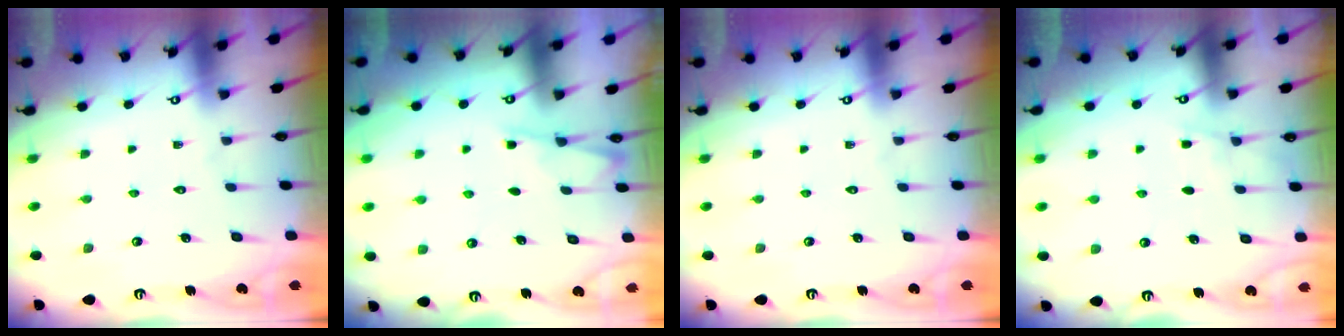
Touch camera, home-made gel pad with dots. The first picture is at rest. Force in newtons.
{"total": 3.2, "press": 3.1, "slide": 0.5}
{"total": 0.0}
{"total": 4.4, "press": 4.3, "slide": 0.7}